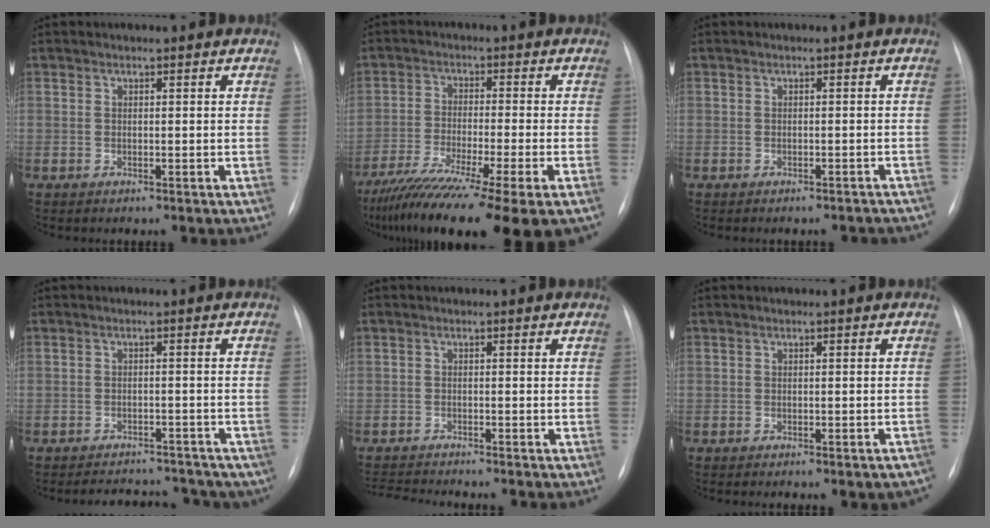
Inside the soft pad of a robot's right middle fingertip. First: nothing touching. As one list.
[{"total": 19.0, "force": [-13.3, 0.9, 13.5], "torque": [-0.205, -0.055, -0.214]}, {"total": 6.2, "force": [-5.4, 2.5, 1.6], "torque": [-0.013, 0.009, -0.051]}, {"total": 9.0, "force": [-8.2, 2.4, 3.1], "torque": [-0.038, 0.006, -0.088]}, {"total": 3.8, "force": [-3.7, -0.9, 0.6], "torque": [-0.017, -0.021, -0.061]}, {"total": 4.6, "force": [-3.7, 1.1, 2.6], "torque": [-0.022, 0.003, -0.040]}]